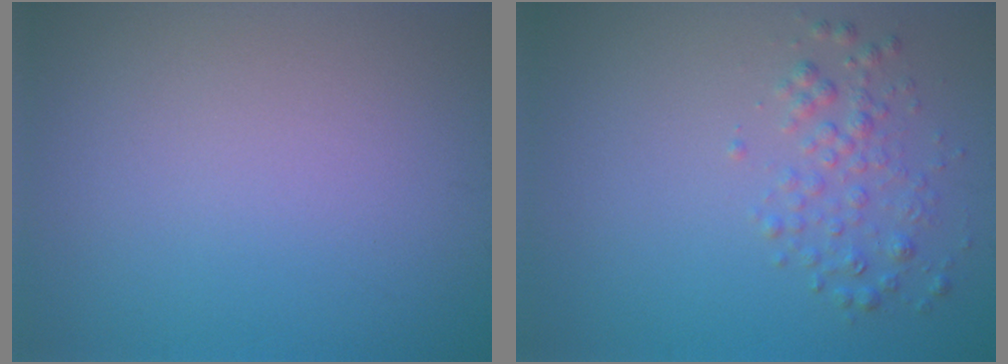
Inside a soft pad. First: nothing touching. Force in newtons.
{"total": 2.0, "press": 2.0, "slide": 0.1}